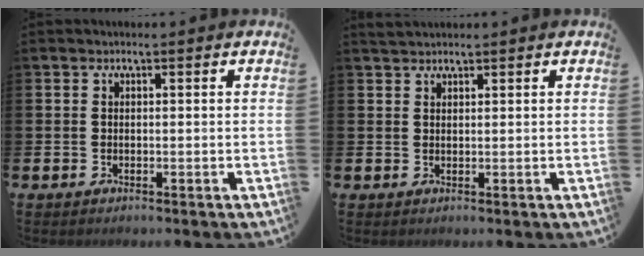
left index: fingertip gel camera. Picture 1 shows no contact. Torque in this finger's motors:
{"motor_torque": [0.10, 0.03, -0.02, 0.01]}